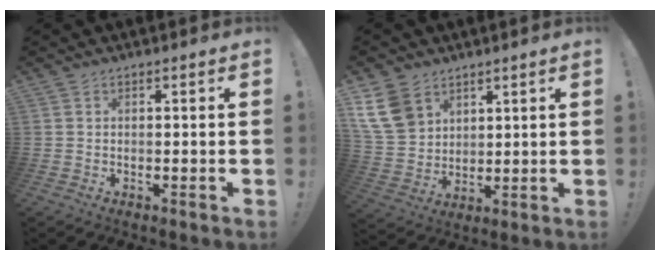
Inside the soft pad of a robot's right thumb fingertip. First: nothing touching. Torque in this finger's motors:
{"motor_torque": [-0.04, 0.44, 0.59, 0.81, 0.04]}